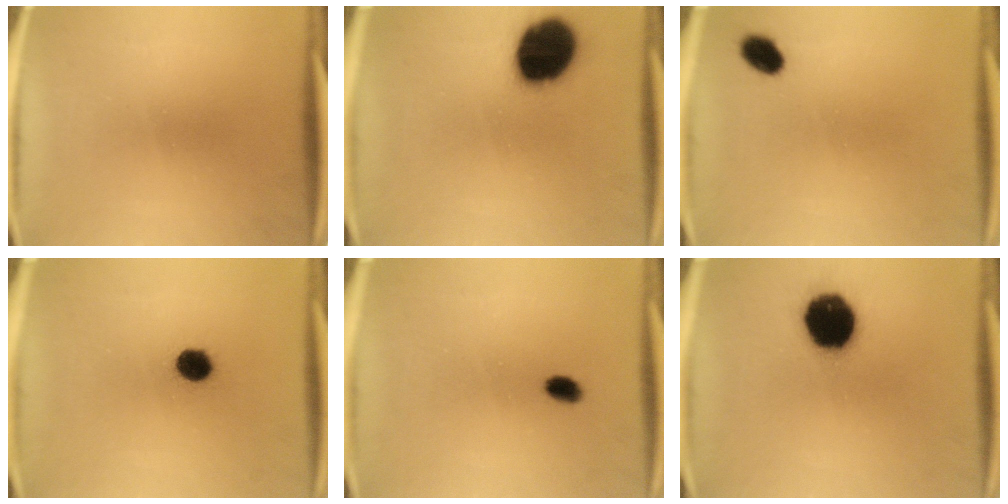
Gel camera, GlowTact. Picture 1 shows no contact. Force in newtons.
{"total": 19.6}
{"total": 4.0}
{"total": 5.3}
{"total": 2.4}
{"total": 16.9}